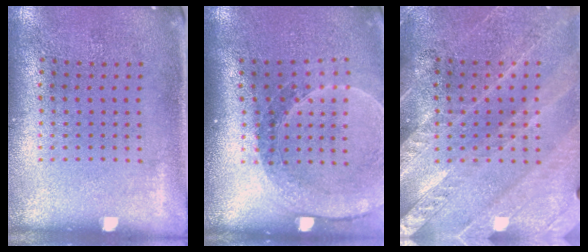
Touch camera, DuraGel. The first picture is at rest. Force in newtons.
{"total": 1.7, "press": 1.7, "slide": 0.2}
{"total": 2.9, "press": 2.6, "slide": 1.4}